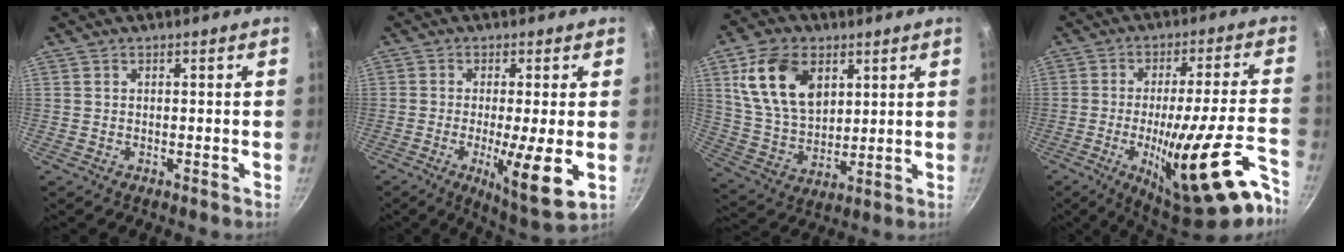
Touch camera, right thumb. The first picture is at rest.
{"total": 10.2, "force": [-1.8, 1.4, 10.0], "torque": [-0.165, -0.018, -0.024]}
{"total": 15.6, "force": [5.7, 10.2, 10.3], "torque": [-0.165, -0.018, 0.115]}
{"total": 23.2, "force": [-11.7, 5.0, 19.5], "torque": [-0.249, 0.033, -0.168]}